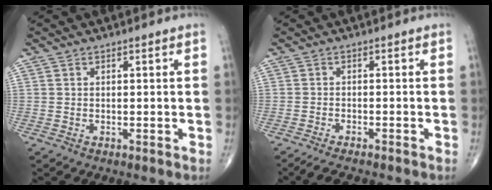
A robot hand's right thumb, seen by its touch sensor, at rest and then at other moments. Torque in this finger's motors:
{"motor_torque": [1.36, 0.91, 0.28, -0.54, -0.03]}